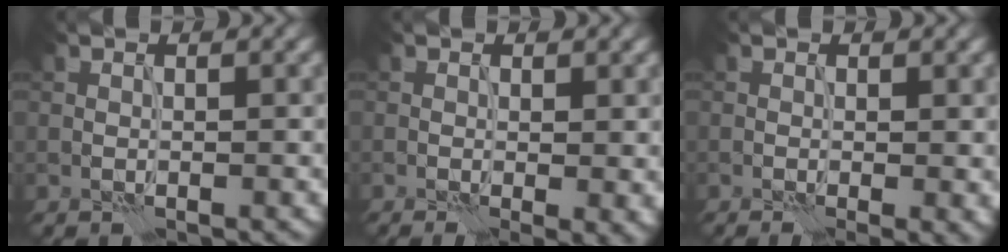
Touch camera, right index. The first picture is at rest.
{"total": 2.7, "force": [-0.4, 0.6, 2.6], "torque": [-0.035, -0.006, -0.005]}
{"total": 2.0, "force": [-0.3, 0.3, 1.9], "torque": [-0.026, -0.005, -0.005]}